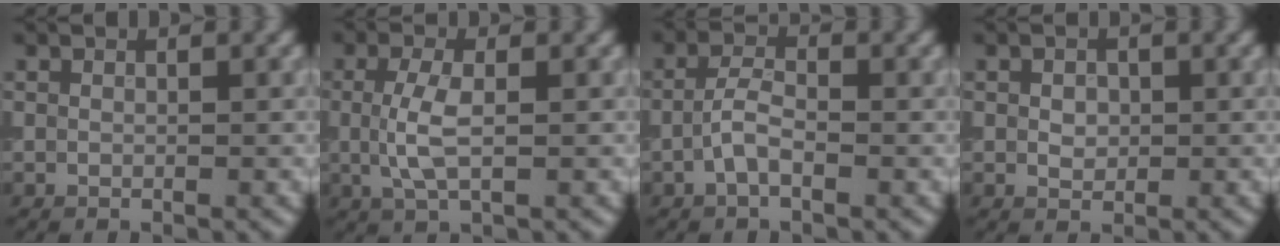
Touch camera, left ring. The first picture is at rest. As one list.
[{"total": 3.5, "force": [0.0, 1.3, 3.3], "torque": [-0.075, -0.002, 0.000]}, {"total": 2.5, "force": [-1.0, 1.0, 2.1], "torque": [-0.042, 0.006, -0.026]}, {"total": 1.6, "force": [0.1, 1.2, 1.0], "torque": [-0.017, 0.000, 0.001]}]